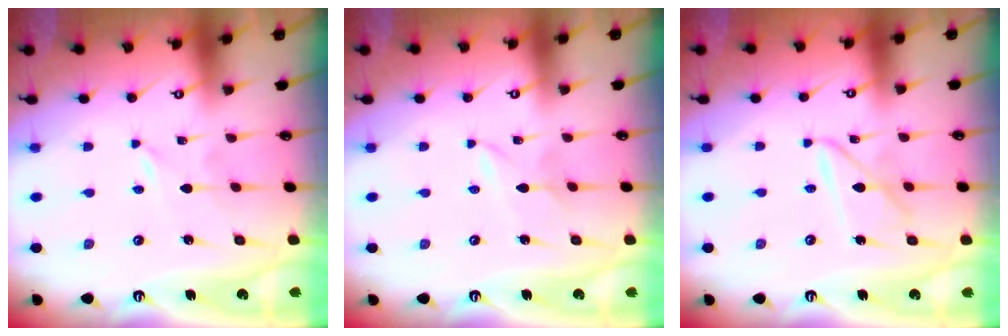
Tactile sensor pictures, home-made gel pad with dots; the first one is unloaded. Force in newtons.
{"total": 1.6, "press": 1.6, "slide": 0.2}
{"total": 7.4, "press": 7.4, "slide": 0.6}